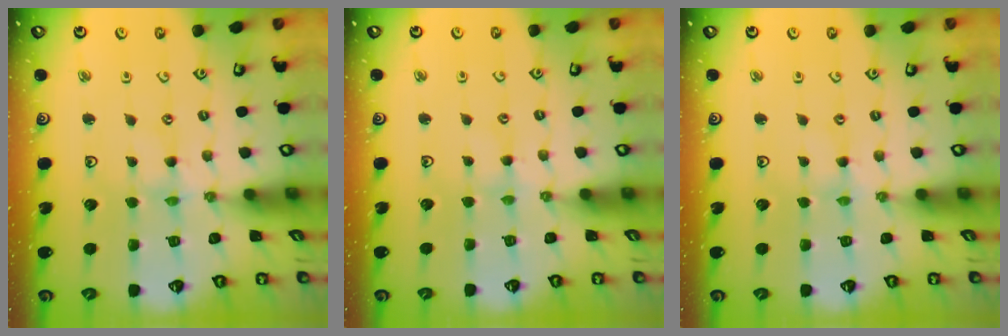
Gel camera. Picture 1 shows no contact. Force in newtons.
{"total": 2.5, "press": 2.5, "slide": 0.4}
{"total": 1.7, "press": 1.7, "slide": 0.3}